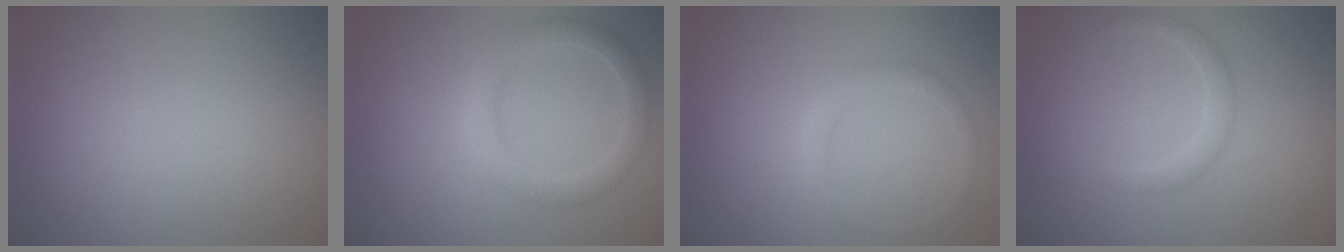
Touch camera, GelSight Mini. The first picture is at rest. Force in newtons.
{"total": 2.8, "press": 2.8, "slide": 0.1}
{"total": 1.1, "press": 1.1, "slide": 0.1}
{"total": 1.6, "press": 1.6, "slide": 0.1}